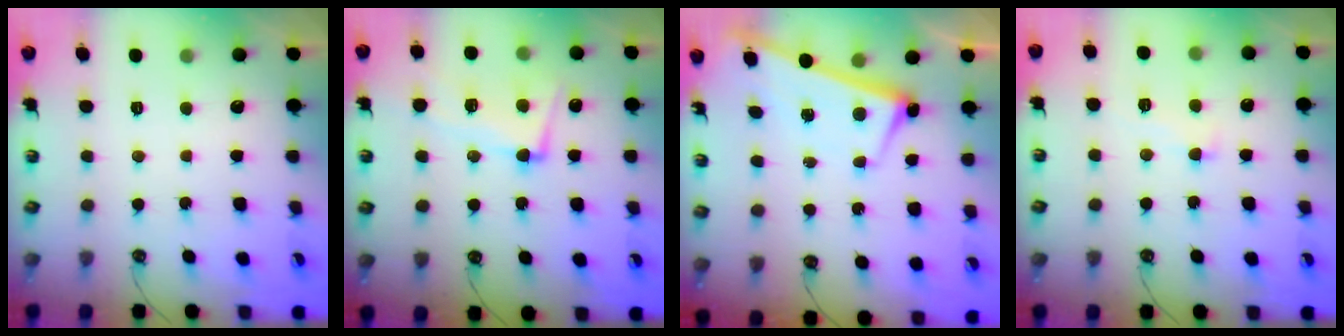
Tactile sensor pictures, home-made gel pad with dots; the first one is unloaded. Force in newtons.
{"total": 6.3, "press": 6.0, "slide": 1.7}
{"total": 2.8, "press": 2.7, "slide": 0.4}
{"total": 1.7, "press": 1.7, "slide": 0.2}